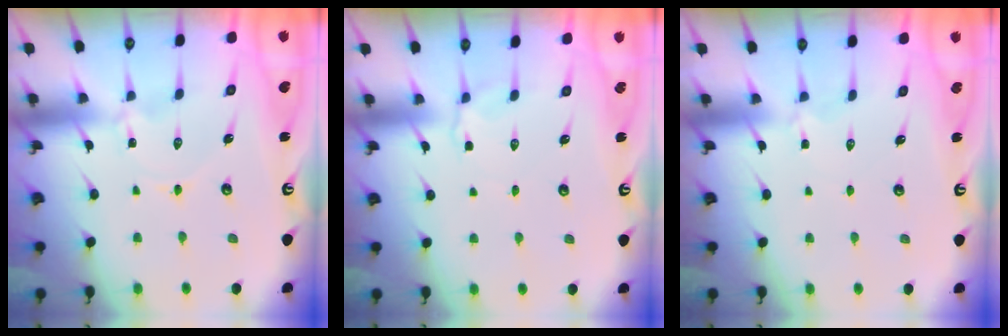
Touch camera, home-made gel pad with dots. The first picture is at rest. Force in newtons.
{"total": 2.8, "press": 2.6, "slide": 1.1}
{"total": 3.3, "press": 3.3, "slide": 0.5}